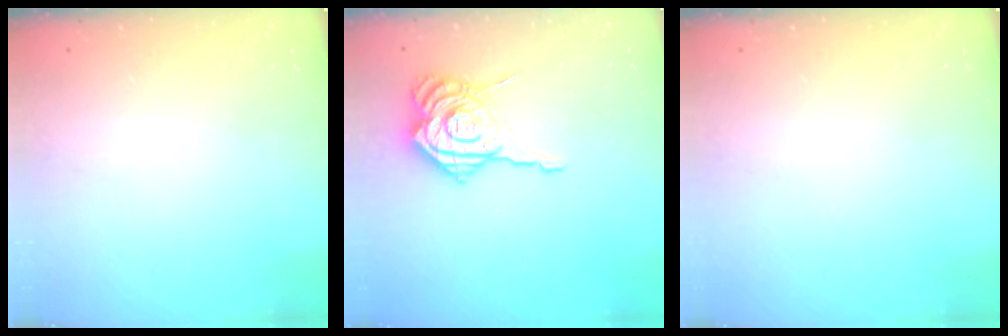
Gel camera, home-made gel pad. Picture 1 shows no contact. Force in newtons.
{"total": 15.9, "press": 15.9, "slide": 1.4}
{"total": 0.0}